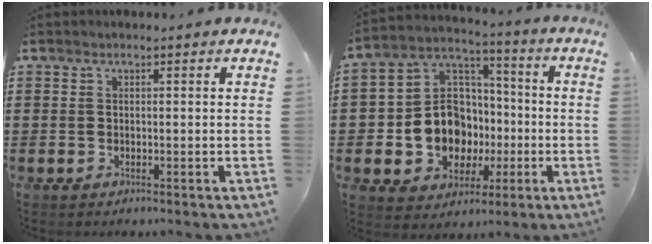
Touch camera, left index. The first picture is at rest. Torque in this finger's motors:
{"motor_torque": [2.14, 0.00, 0.83, 0.14]}